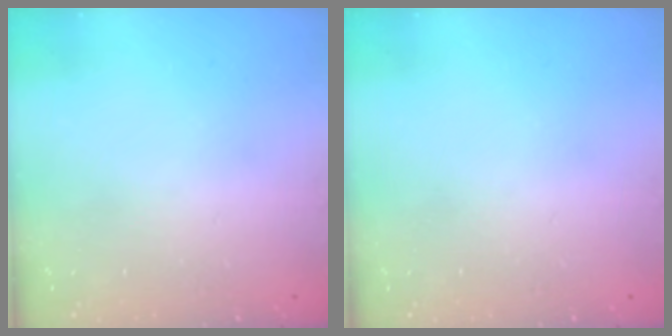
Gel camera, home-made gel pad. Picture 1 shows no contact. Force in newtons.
{"total": 0.0}